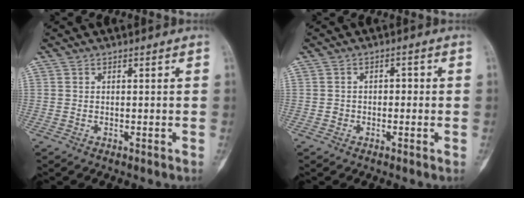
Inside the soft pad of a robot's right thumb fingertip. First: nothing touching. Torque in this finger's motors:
{"motor_torque": [0.38, 0.31, 0.21, -0.27, 0.05]}